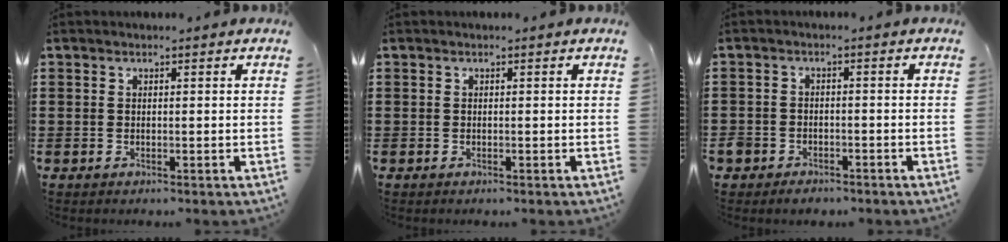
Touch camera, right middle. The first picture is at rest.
{"total": 0.0}
{"total": 2.4, "force": [-2.1, 1.0, 0.0], "torque": [-0.005, 0.002, -0.047]}